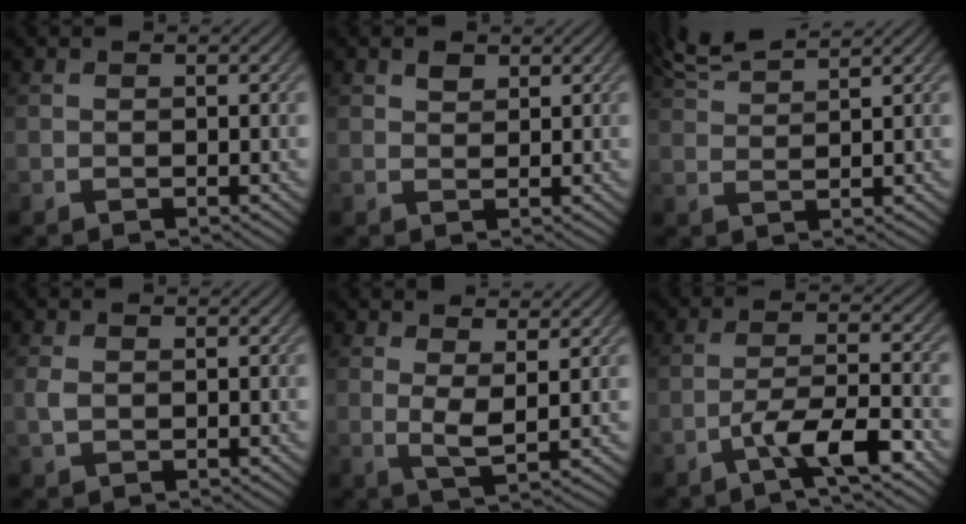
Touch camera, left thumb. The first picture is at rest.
{"total": 1.2, "force": [1.1, 0.6, 0.3], "torque": [-0.009, 0.000, 0.019]}
{"total": 4.6, "force": [4.1, 0.3, 2.0], "torque": [-0.041, 0.016, 0.074]}
{"total": 1.3, "force": [0.2, 0.9, 0.9], "torque": [-0.028, 0.000, 0.002]}
{"total": 3.1, "force": [1.5, 0.6, 2.7], "torque": [-0.061, -0.007, 0.029]}
{"total": 6.8, "force": [-4.1, 1.4, 5.3], "torque": [-0.092, 0.012, -0.079]}